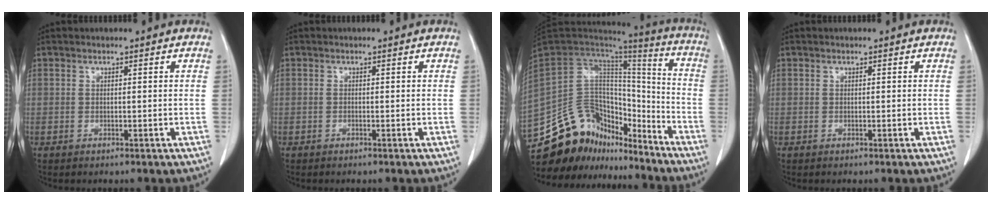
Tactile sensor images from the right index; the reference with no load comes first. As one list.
[{"total": 0.0}, {"total": 21.1, "force": [-17.9, 9.5, 6.0], "torque": [-0.131, 0.054, -0.296]}, {"total": 0.0}]